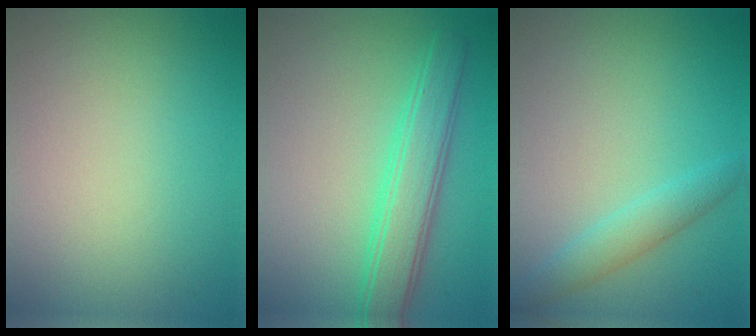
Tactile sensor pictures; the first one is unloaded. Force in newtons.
{"total": 4.4, "press": 4.4, "slide": 0.1}
{"total": 2.3, "press": 2.3, "slide": 0.1}